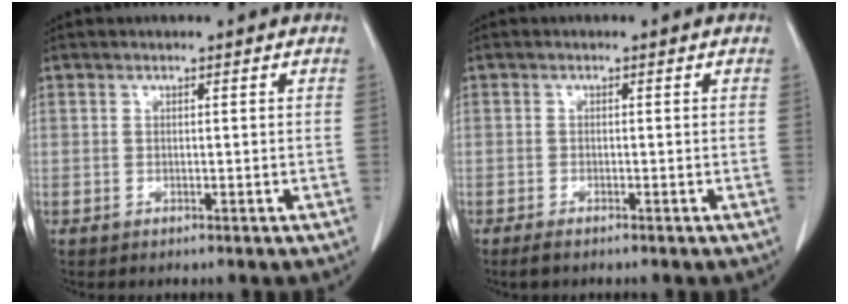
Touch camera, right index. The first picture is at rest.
{"total": 1.4, "force": [-1.2, 0.0, 0.7], "torque": [-0.017, -0.003, -0.021]}